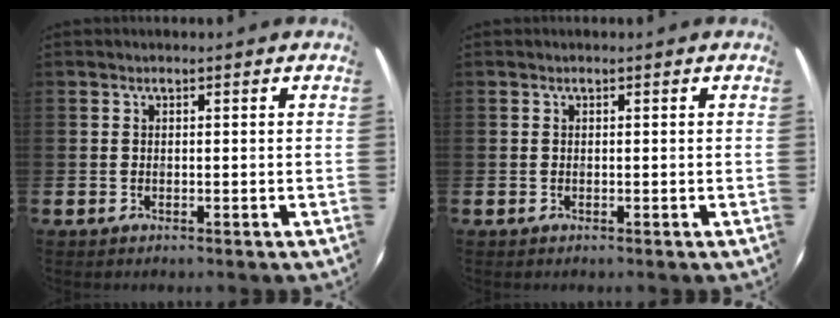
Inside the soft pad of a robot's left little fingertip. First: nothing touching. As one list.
[{"total": 0.0}]